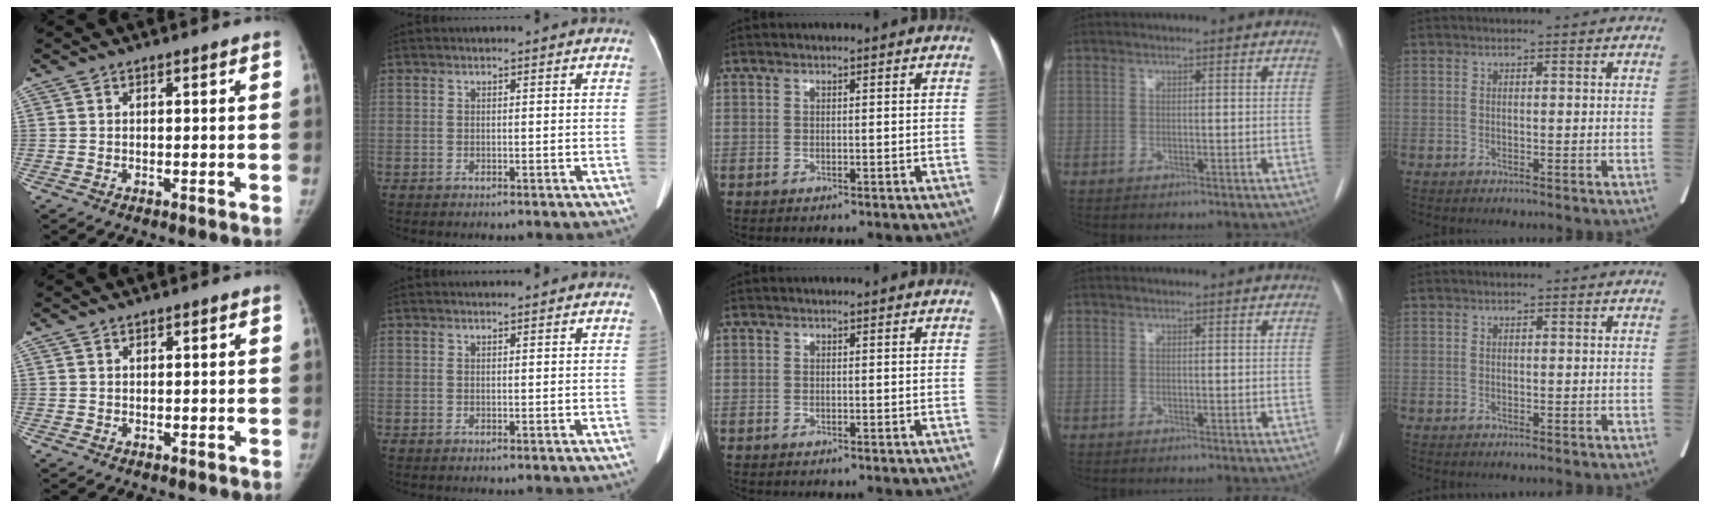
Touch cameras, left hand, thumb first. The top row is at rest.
{"thumb": {"total": 0.6, "force": [0.2, 0.6, 0.1], "torque": [0.009, 0.002, 0.002]}, "index": {"total": 2.0, "force": [2.0, 0.1, 0.6], "torque": [-0.011, 0.011, 0.027]}}